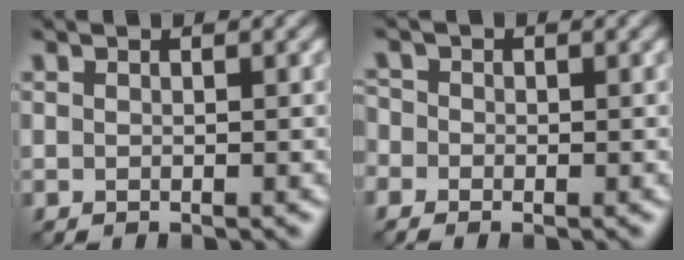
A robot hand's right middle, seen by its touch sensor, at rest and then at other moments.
{"total": 2.6, "force": [-1.1, 2.1, 1.1], "torque": [-0.007, 0.009, -0.025]}